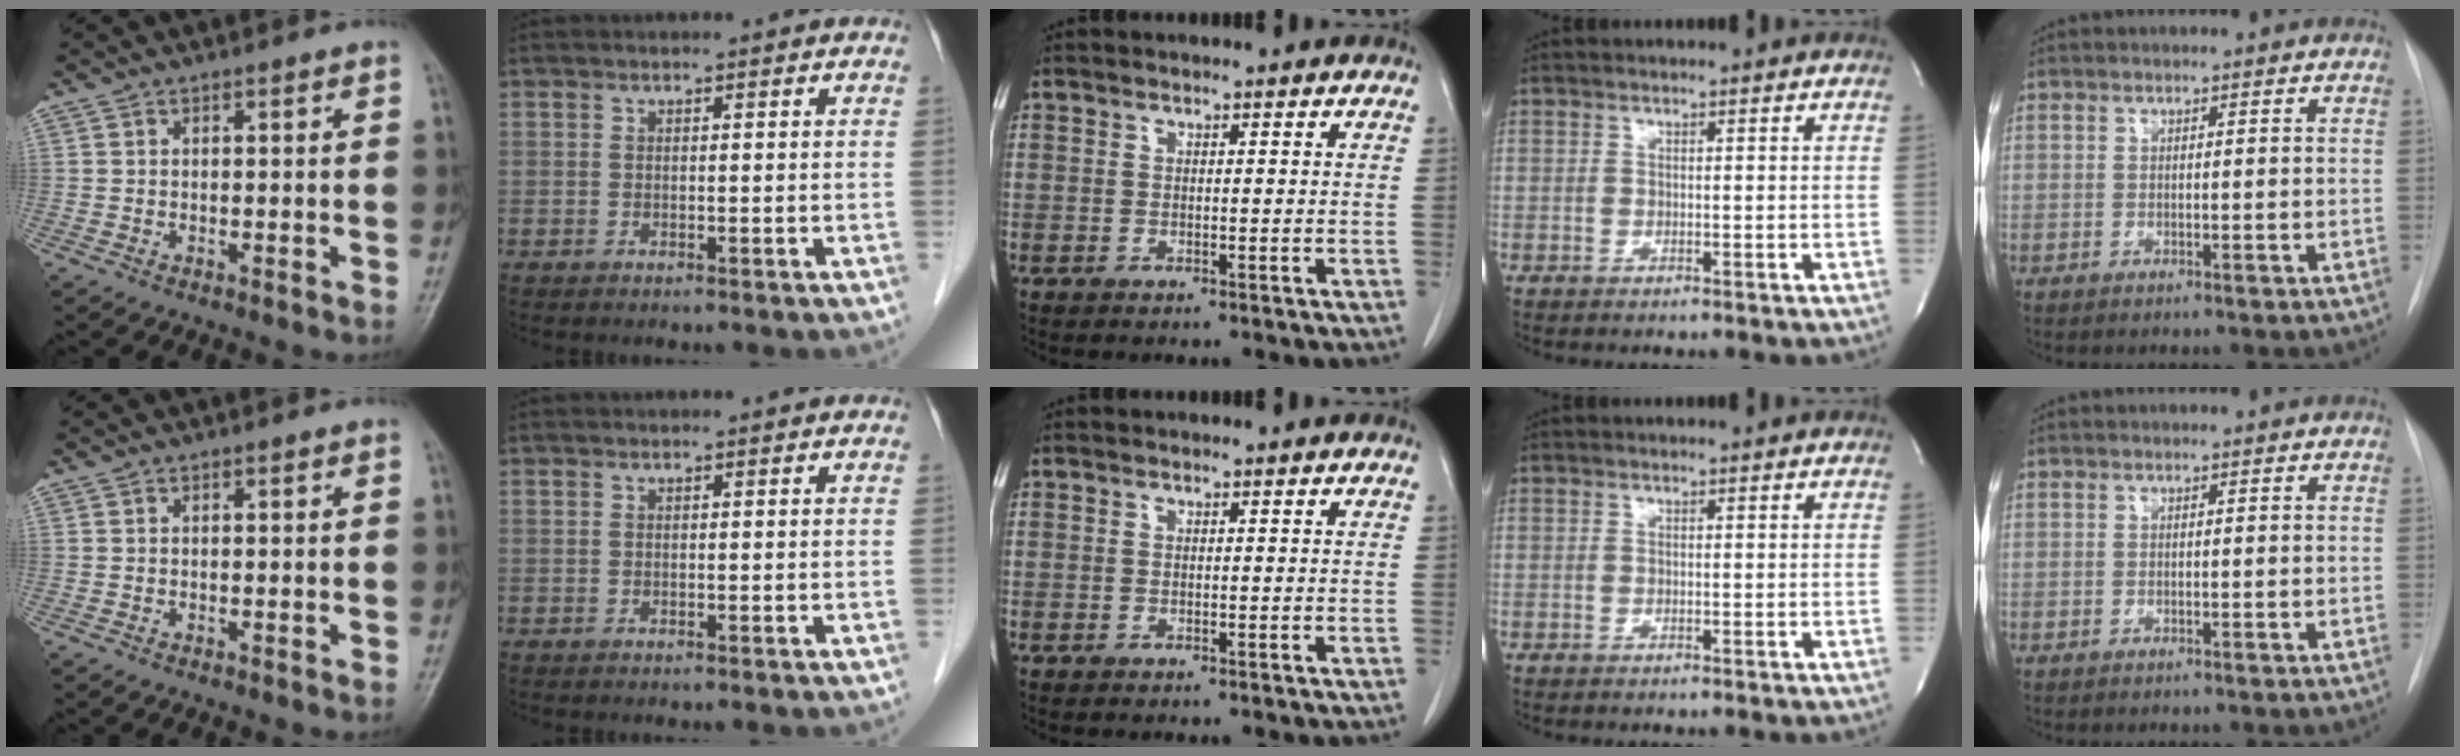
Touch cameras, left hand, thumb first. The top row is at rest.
{}